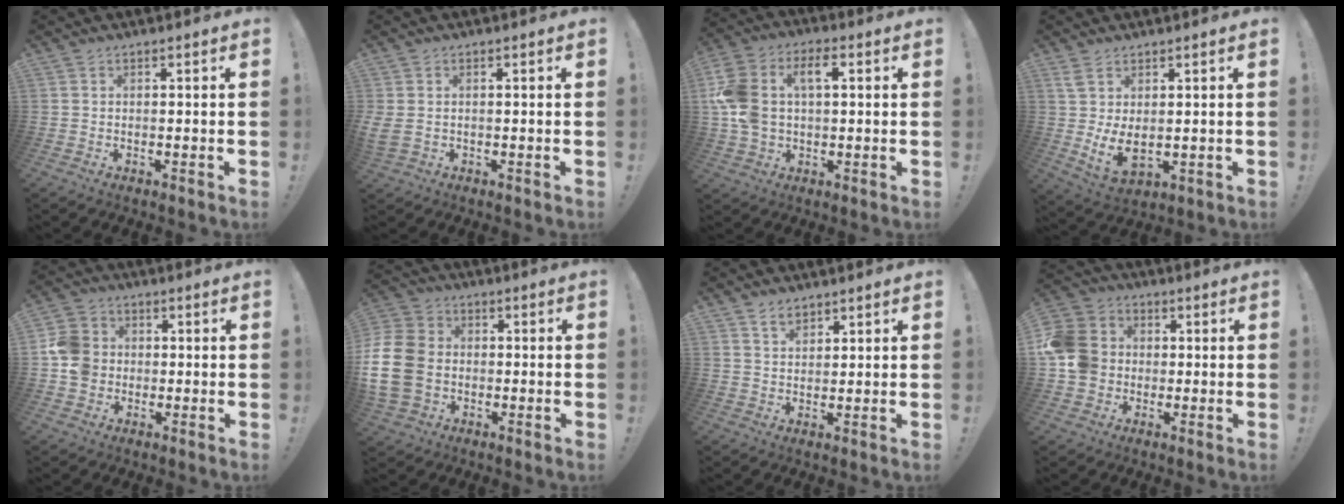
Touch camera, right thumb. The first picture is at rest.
{"total": 2.6, "force": [0.7, 1.6, 1.9], "torque": [-0.039, -0.003, 0.012]}
{"total": 13.9, "force": [2.6, 9.5, 9.8], "torque": [-0.210, 0.003, 0.045]}
{"total": 7.4, "force": [2.0, 3.2, 6.4], "torque": [-0.115, -0.033, 0.039]}
{"total": 9.8, "force": [-0.6, 8.9, 4.2], "torque": [-0.075, 0.014, -0.010]}
{"total": 16.0, "force": [-1.9, 12.6, 9.8], "torque": [-0.183, 0.020, -0.033]}
{"total": 4.2, "force": [3.3, 2.2, 1.4], "torque": [-0.017, -0.019, 0.059]}
{"total": 12.2, "force": [-0.5, 11.0, 5.1], "torque": [-0.089, 0.020, -0.003]}